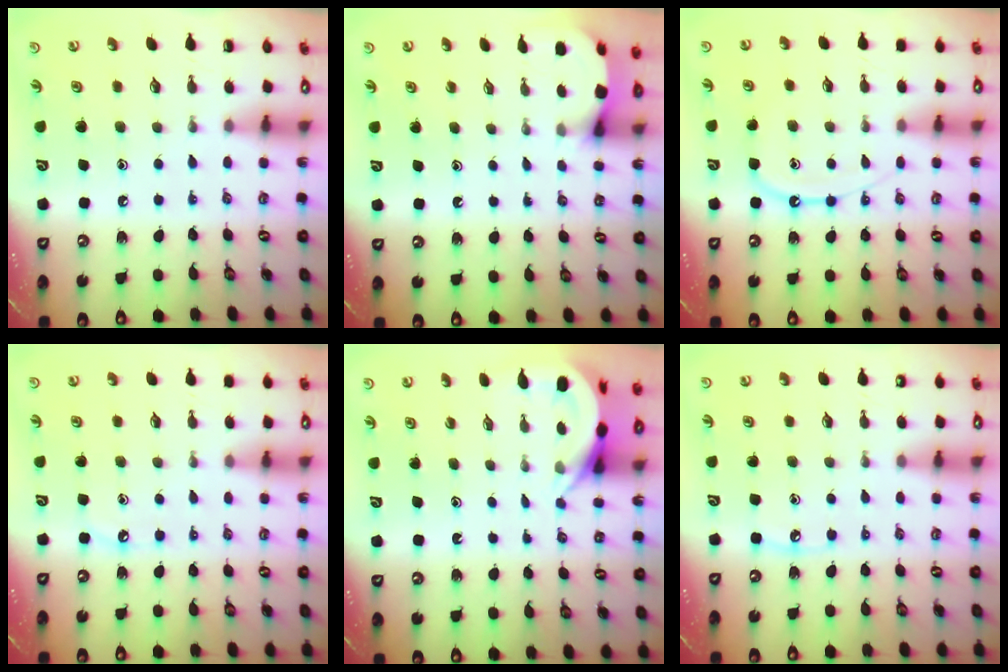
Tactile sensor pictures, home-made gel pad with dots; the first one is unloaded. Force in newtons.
{"total": 3.0, "press": 3.0, "slide": 0.4}
{"total": 9.2, "press": 9.2, "slide": 0.9}
{"total": 3.9, "press": 3.9, "slide": 0.6}
{"total": 4.3, "press": 4.3, "slide": 0.3}
{"total": 3.5, "press": 3.5, "slide": 0.4}